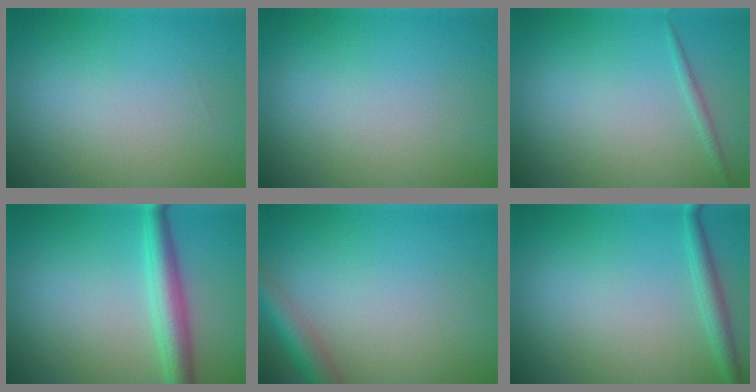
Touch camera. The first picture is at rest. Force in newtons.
{"total": 0.0}
{"total": 0.7, "press": 0.7, "slide": 0.0}
{"total": 3.9, "press": 3.9, "slide": 0.1}
{"total": 3.0, "press": 3.0, "slide": 0.1}
{"total": 1.8, "press": 1.8, "slide": 0.1}